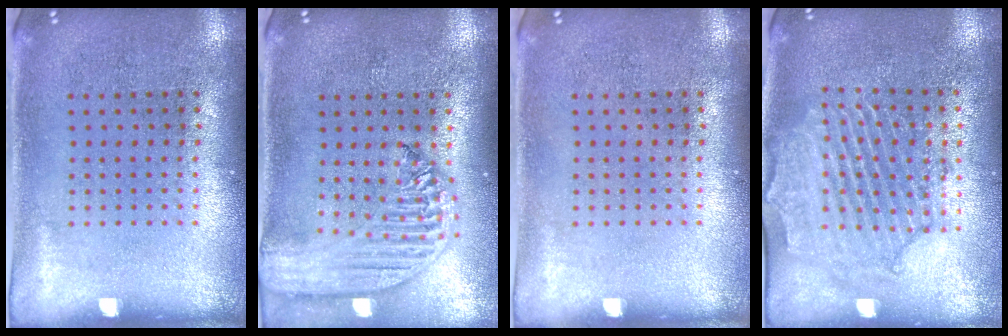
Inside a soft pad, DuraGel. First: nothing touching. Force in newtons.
{"total": 2.5, "press": 2.1, "slide": 1.3}
{"total": 0.0}
{"total": 2.1, "press": 2.0, "slide": 0.6}